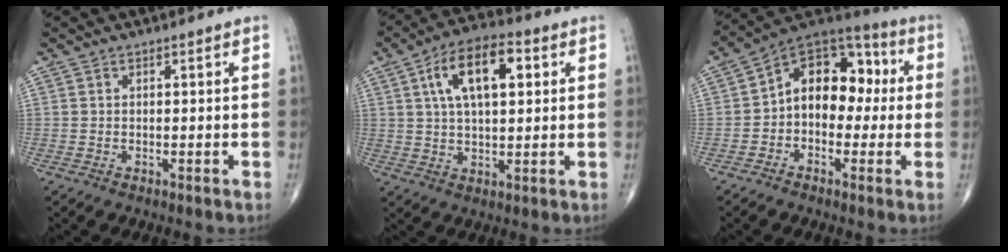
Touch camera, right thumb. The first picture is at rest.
{"total": 13.0, "force": [3.9, 6.1, 10.8], "torque": [-0.175, 0.010, 0.062]}
{"total": 14.0, "force": [0.2, 9.7, 10.2], "torque": [-0.107, 0.048, -0.016]}